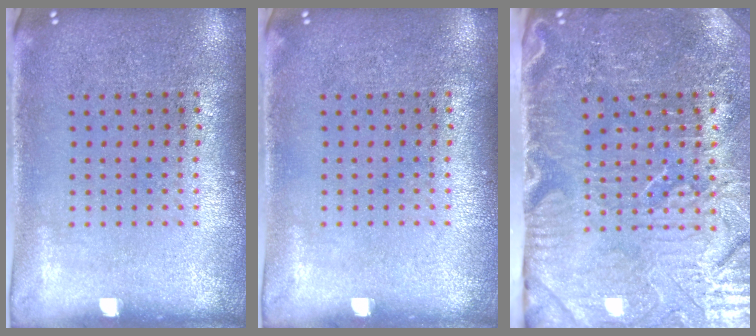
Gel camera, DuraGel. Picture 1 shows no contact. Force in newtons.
{"total": 0.0}
{"total": 5.1, "press": 4.5, "slide": 2.5}